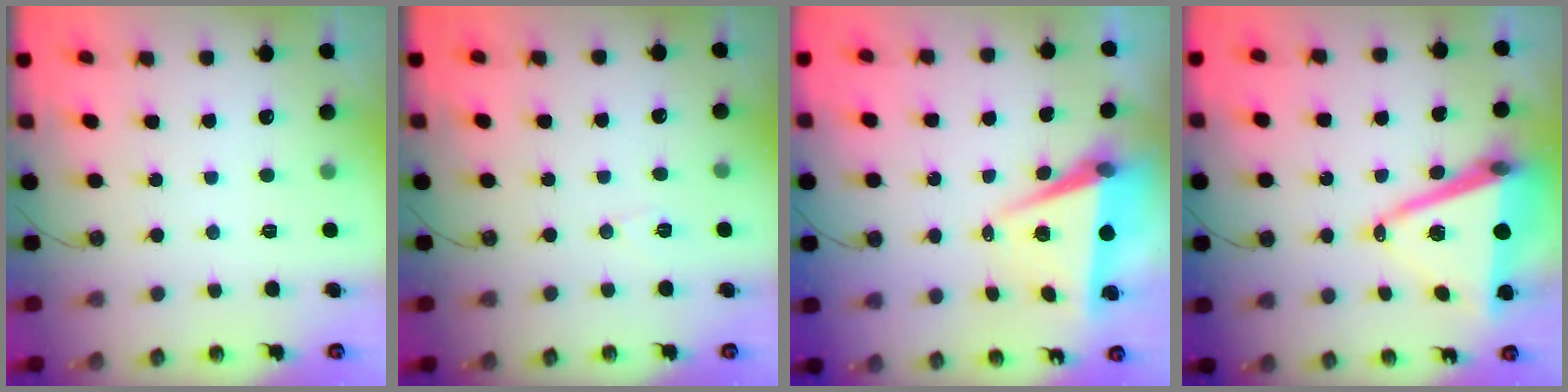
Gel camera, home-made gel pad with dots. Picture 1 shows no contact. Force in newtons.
{"total": 3.7, "press": 3.3, "slide": 1.7}
{"total": 6.8, "press": 5.2, "slide": 4.3}
{"total": 14.3, "press": 13.7, "slide": 4.0}